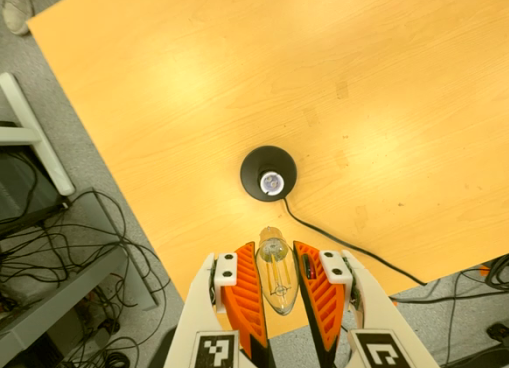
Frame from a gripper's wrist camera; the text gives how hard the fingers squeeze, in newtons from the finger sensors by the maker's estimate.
{"total": 11.4, "left": 11.8, "right": 11.0}